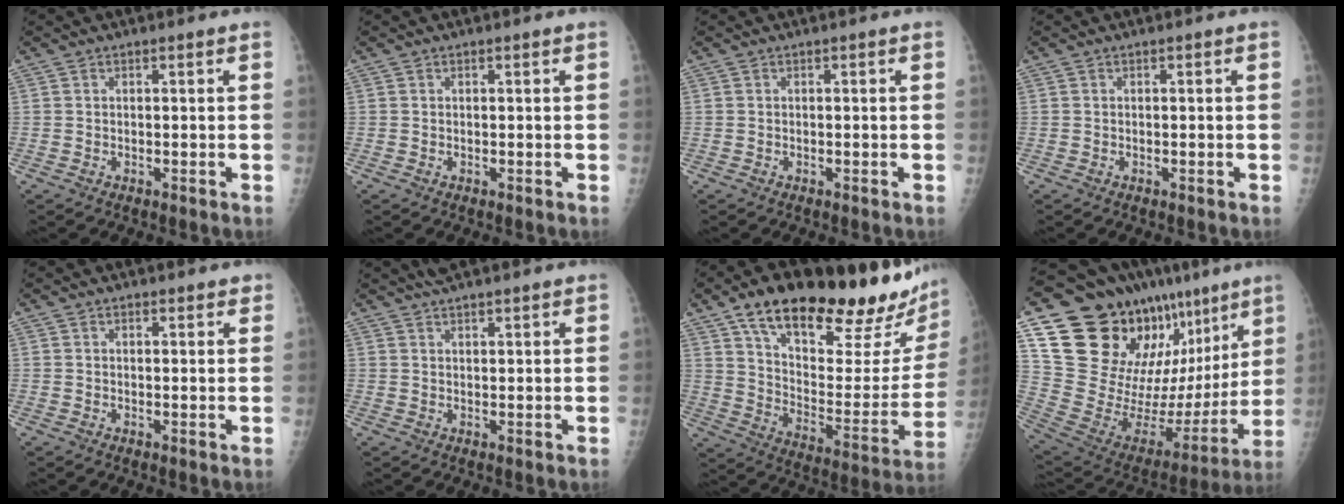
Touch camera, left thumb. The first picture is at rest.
{"total": 0.0}
{"total": 0.0}
{"total": 0.0}
{"total": 1.7, "force": [1.3, 1.0, 0.6], "torque": [0.013, -0.003, 0.009]}
{"total": 5.8, "force": [4.7, 1.2, 3.1], "torque": [-0.037, 0.010, 0.078]}
{"total": 32.7, "force": [21.7, 10.7, 21.9], "torque": [-0.292, -0.048, 0.324]}
{"total": 31.2, "force": [16.5, 16.2, 20.9], "torque": [-0.280, -0.021, 0.289]}